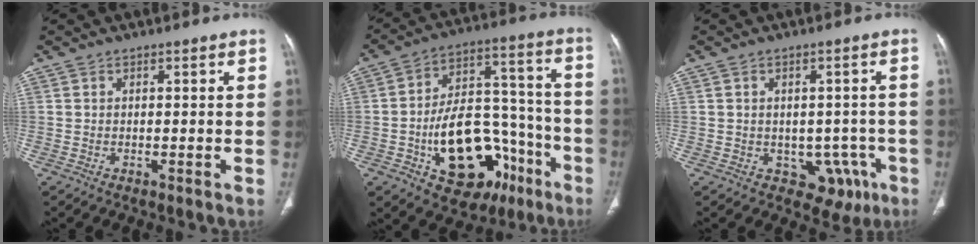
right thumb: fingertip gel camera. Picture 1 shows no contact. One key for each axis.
{"total": 23.1, "fx": -9.1, "fy": 14.2, "fz": 15.8, "tx": -0.215, "ty": 0.073, "tz": -0.121}
{"total": 7.2, "fx": -2.5, "fy": 5.6, "fz": 3.7, "tx": -0.008, "ty": 0.016, "tz": -0.019}